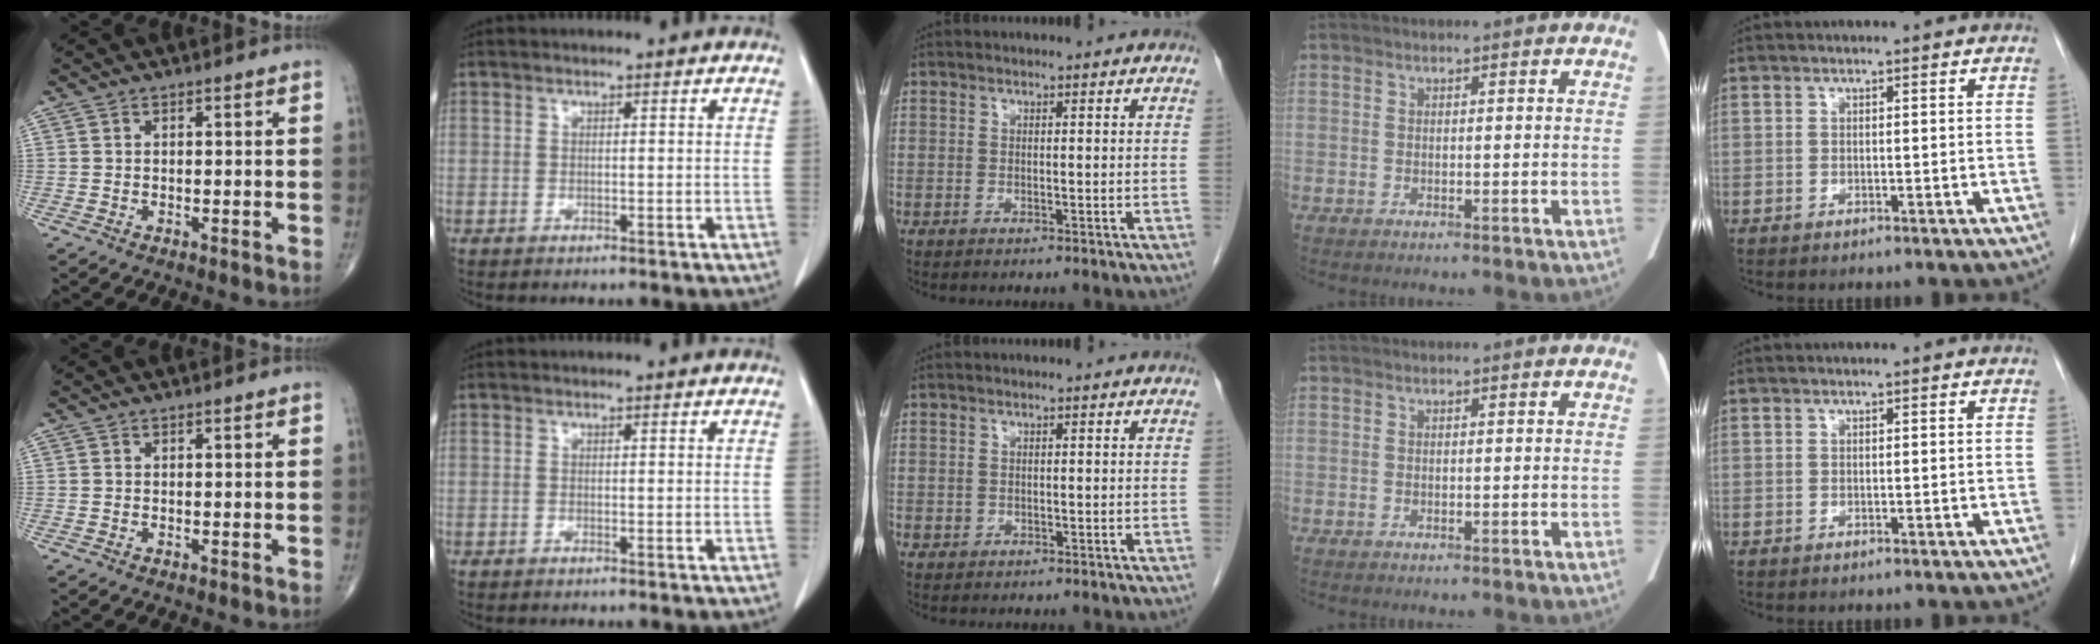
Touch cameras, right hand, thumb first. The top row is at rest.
{"middle": {"total": 0.7, "force": [-0.1, 0.7, 0.2], "torque": [-0.001, 0.003, 0.000]}}